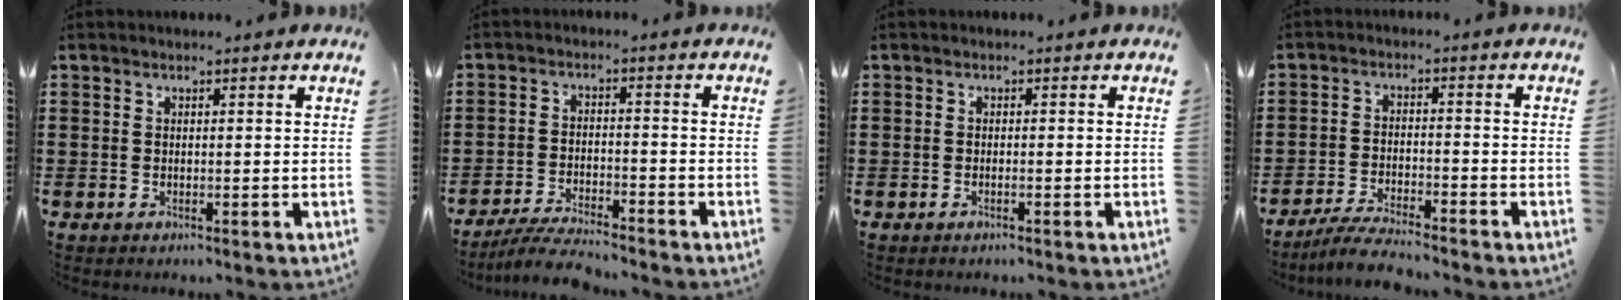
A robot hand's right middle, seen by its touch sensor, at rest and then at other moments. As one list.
[{"total": 5.0, "force": [-4.8, 0.2, 1.6], "torque": [-0.032, -0.004, -0.095]}, {"total": 0.6, "force": [-0.4, 0.0, 0.5], "torque": [-0.009, -0.001, -0.007]}, {"total": 4.8, "force": [-4.4, 0.2, 1.9], "torque": [-0.045, -0.007, -0.089]}]